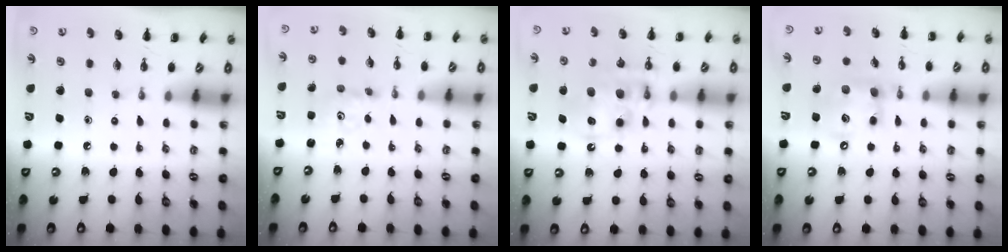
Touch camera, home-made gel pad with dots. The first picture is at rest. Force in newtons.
{"total": 1.9, "press": 1.9, "slide": 0.5}
{"total": 11.5, "press": 11.2, "slide": 2.8}
{"total": 12.7, "press": 12.5, "slide": 2.0}